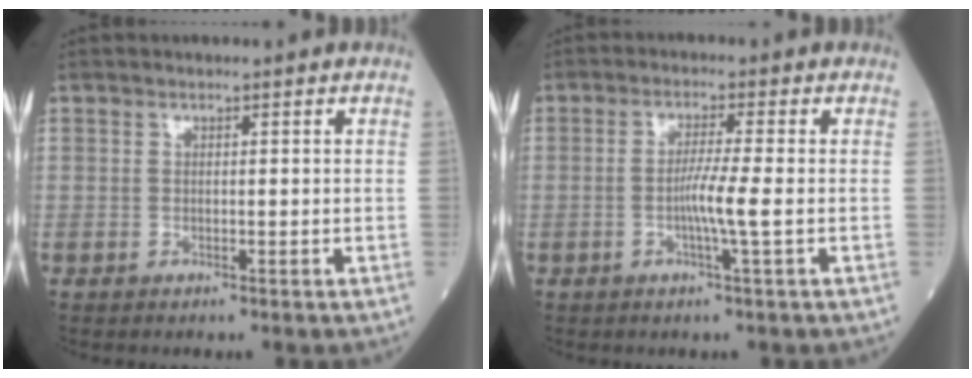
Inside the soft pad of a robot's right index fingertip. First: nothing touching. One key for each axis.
{"total": 4.2, "fx": -0.9, "fy": -0.8, "fz": 4.0, "tx": -0.078, "ty": -0.005, "tz": -0.019}